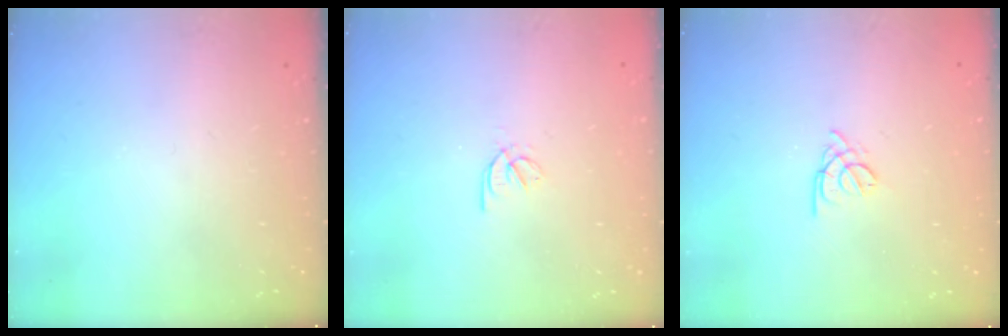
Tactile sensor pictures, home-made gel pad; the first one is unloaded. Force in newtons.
{"total": 2.3, "press": 2.2, "slide": 0.5}
{"total": 1.8, "press": 1.7, "slide": 0.5}